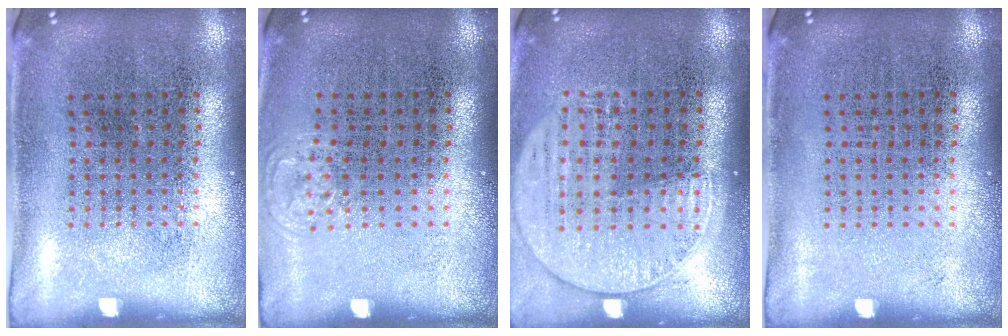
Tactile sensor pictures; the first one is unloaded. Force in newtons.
{"total": 0.5, "press": 0.5, "slide": 0.1}
{"total": 1.5, "press": 1.4, "slide": 0.6}
{"total": 0.0}